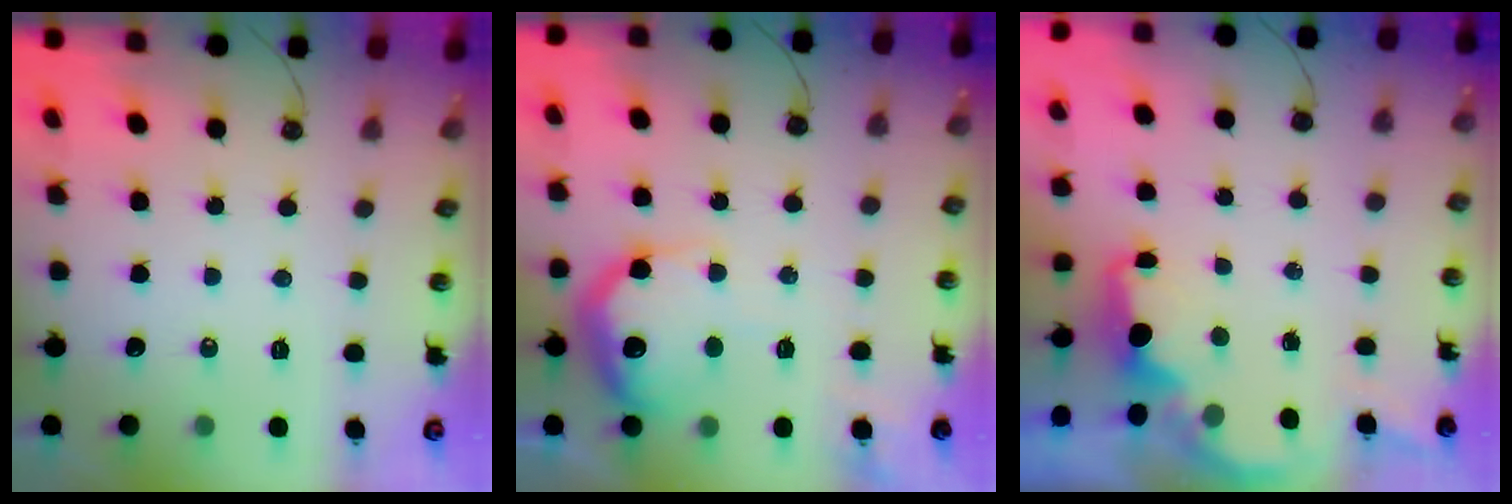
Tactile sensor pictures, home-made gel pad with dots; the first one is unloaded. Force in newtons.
{"total": 19.0, "press": 18.9, "slide": 1.5}
{"total": 2.0, "press": 1.8, "slide": 0.8}